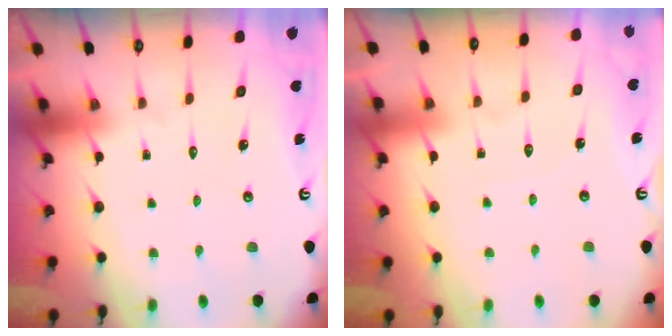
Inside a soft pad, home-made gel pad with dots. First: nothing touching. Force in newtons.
{"total": 3.9, "press": 3.8, "slide": 0.5}